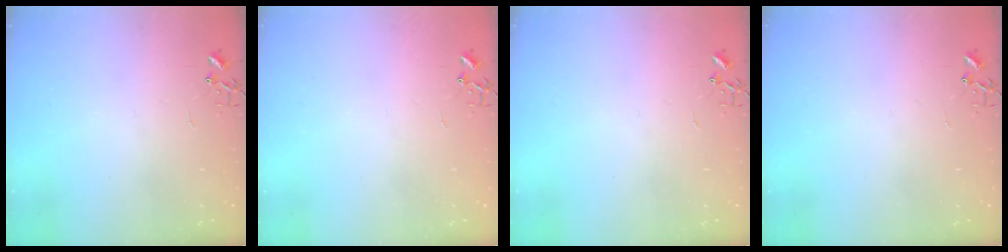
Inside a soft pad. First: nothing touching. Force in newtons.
{"total": 0.0}
{"total": 0.0}
{"total": 0.0}